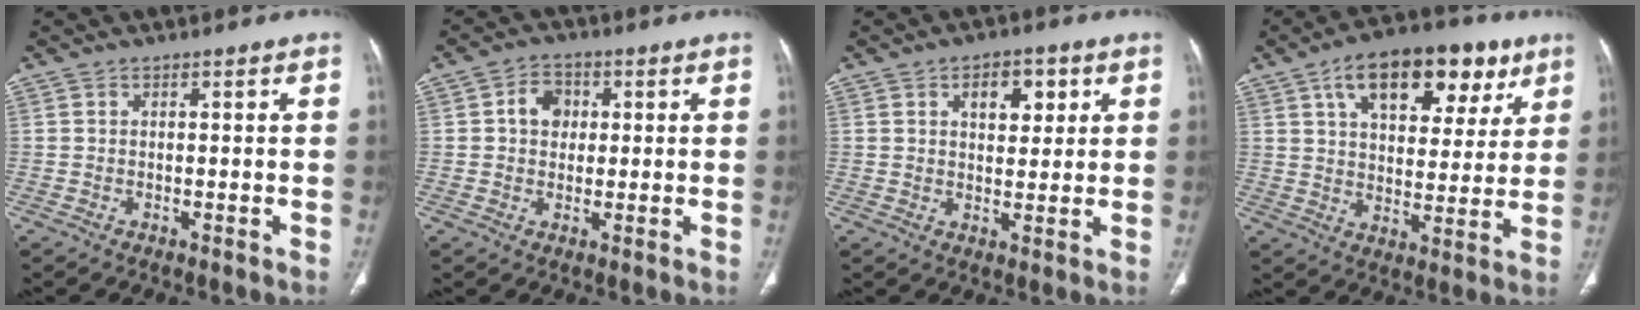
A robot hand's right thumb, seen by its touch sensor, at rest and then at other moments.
{"total": 5.2, "force": [0.9, 4.2, 2.9], "torque": [-0.025, 0.008, 0.011]}
{"total": 6.8, "force": [2.7, 4.0, 4.8], "torque": [-0.042, -0.009, 0.039]}
{"total": 19.8, "force": [9.8, 10.8, 13.3], "torque": [-0.159, -0.005, 0.152]}